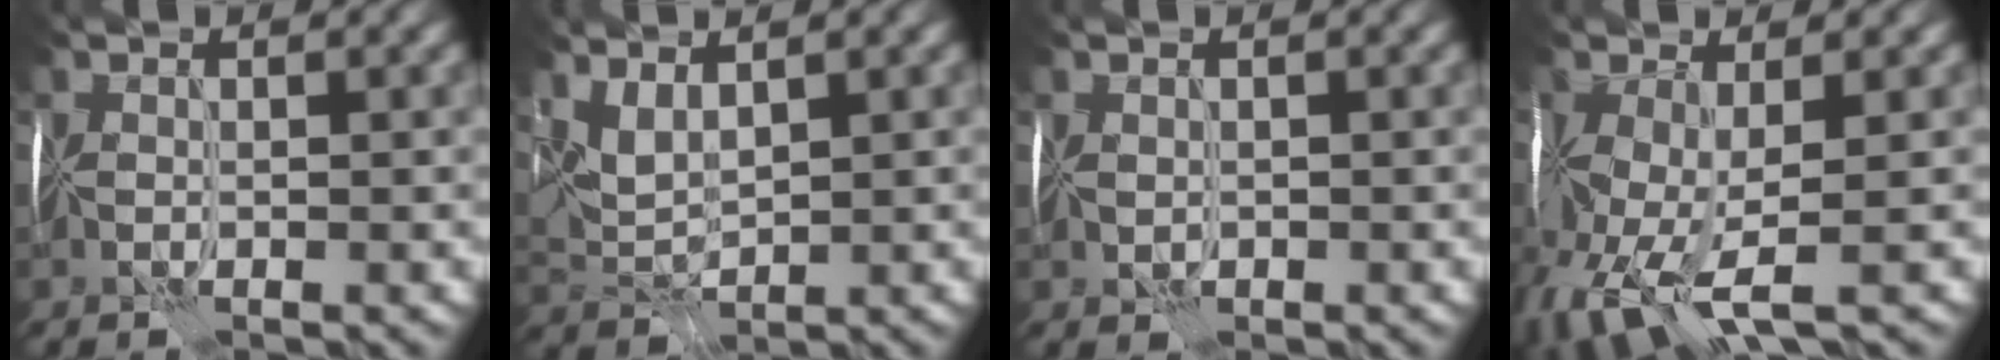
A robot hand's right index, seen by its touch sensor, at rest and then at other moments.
{"total": 1.8, "force": [1.6, 0.6, 0.6], "torque": [-0.033, 0.006, 0.037]}
{"total": 1.1, "force": [-0.1, 1.0, 0.4], "torque": [-0.016, 0.002, 0.002]}
{"total": 6.0, "force": [-2.4, 2.7, 4.8], "torque": [-0.132, -0.020, -0.043]}